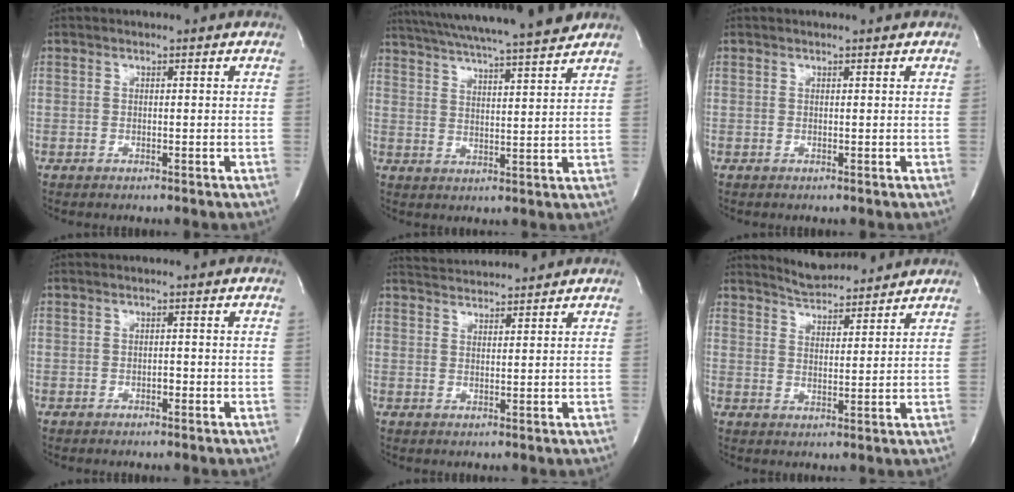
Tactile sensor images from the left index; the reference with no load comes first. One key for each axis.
{"total": 18.8, "fx": 16.7, "fy": -0.3, "fz": 8.7, "tx": -0.156, "ty": 0.002, "tz": 0.243}
{"total": 0.6, "fx": 0.6, "fy": -0.1, "fz": 0.2, "tx": -0.008, "ty": -0.001, "tz": 0.008}
{"total": 0.7, "fx": -0.5, "fy": 0.3, "fz": 0.5, "tx": -0.008, "ty": 0.001, "tz": -0.007}
{"total": 6.2, "fx": 6.1, "fy": 0.1, "fz": 1.0, "tx": -0.026, "ty": 0.027, "tz": 0.099}
{"total": 7.7, "fx": 7.5, "fy": 1.1, "fz": 1.7, "tx": -0.036, "ty": 0.011, "tz": 0.118}